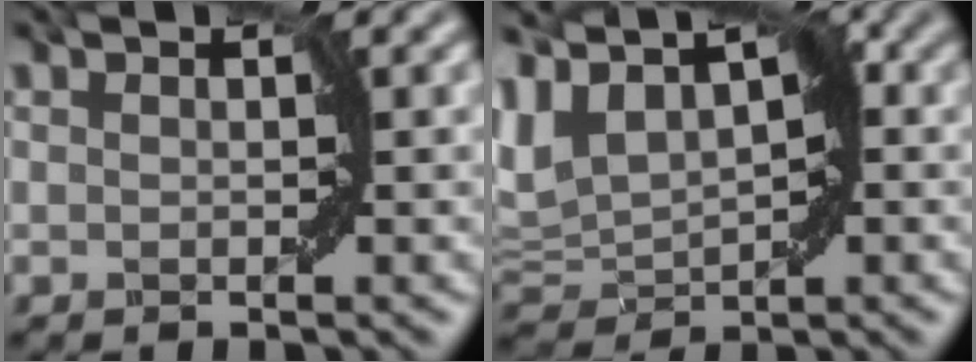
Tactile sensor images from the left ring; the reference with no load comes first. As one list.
[{"total": 6.9, "force": [3.4, 4.2, 4.4], "torque": [-0.100, 0.020, 0.068]}]